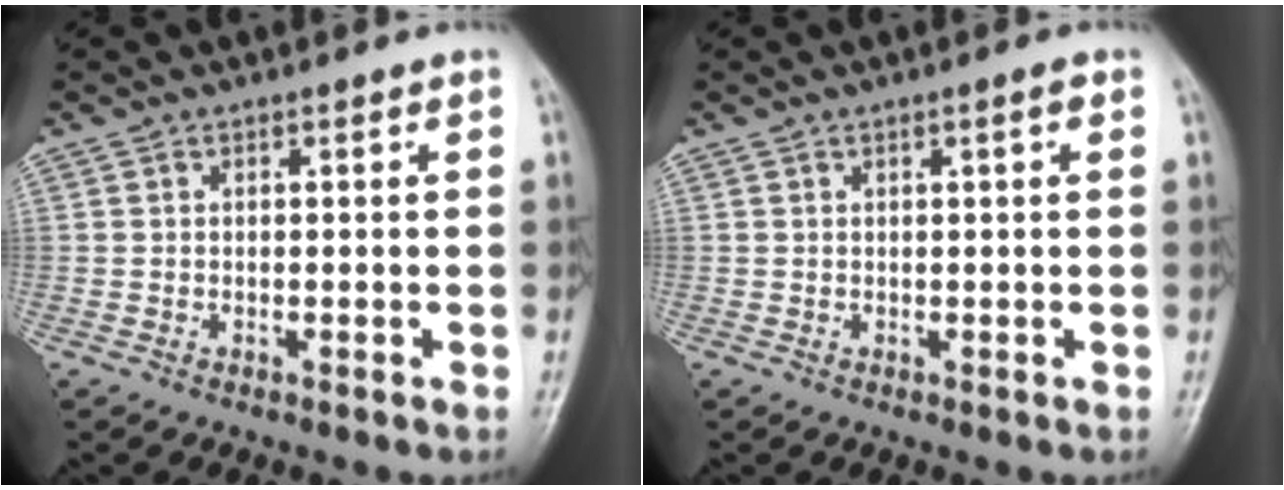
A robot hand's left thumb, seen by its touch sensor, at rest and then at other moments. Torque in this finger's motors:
{"motor_torque": [-0.13, -0.01, -0.07, -0.08, 0.07]}